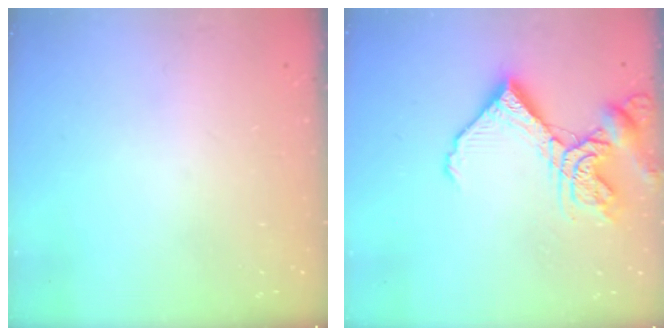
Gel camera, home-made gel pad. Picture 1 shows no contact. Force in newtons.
{"total": 14.5, "press": 14.4, "slide": 1.6}